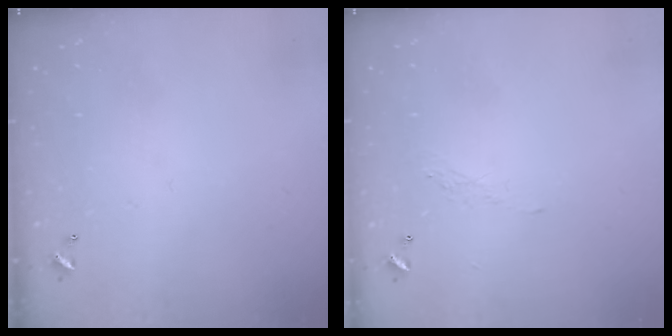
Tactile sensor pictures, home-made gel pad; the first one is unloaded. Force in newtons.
{"total": 3.8, "press": 3.8, "slide": 0.6}